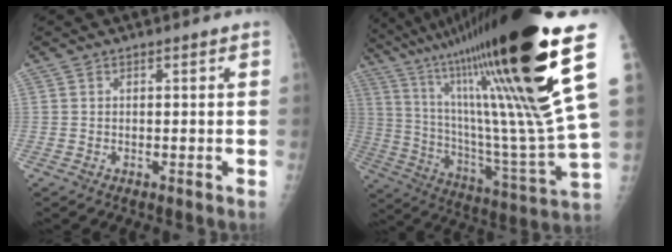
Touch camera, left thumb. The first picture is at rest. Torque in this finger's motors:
{"motor_torque": [2.89, 1.11, 2.36, -0.42, 0.85]}